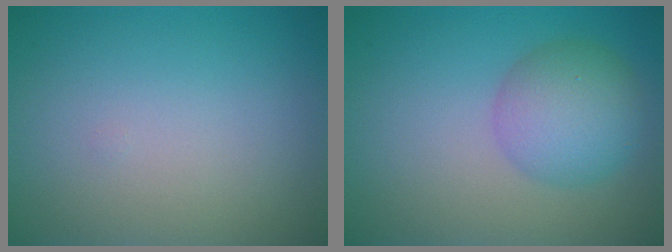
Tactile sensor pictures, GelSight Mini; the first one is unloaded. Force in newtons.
{"total": 4.7, "press": 4.7, "slide": 0.2}